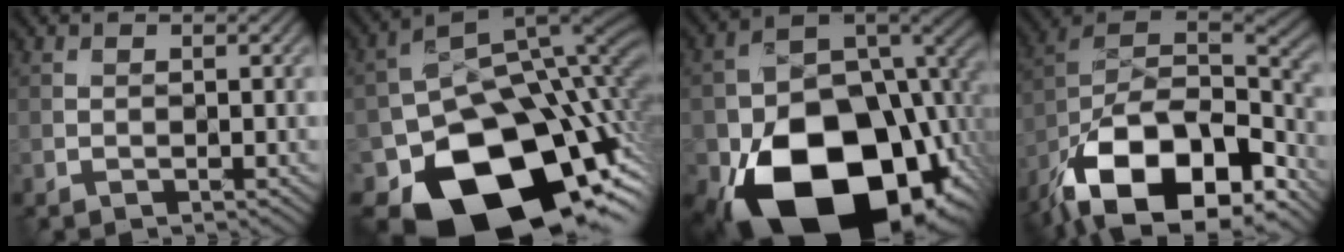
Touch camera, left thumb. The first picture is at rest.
{"total": 18.1, "force": [-7.0, 12.0, 11.6], "torque": [-0.177, -0.044, -0.102]}
{"total": 20.9, "force": [-8.0, 13.9, 13.4], "torque": [-0.252, -0.060, -0.106]}
{"total": 18.3, "force": [-11.5, 9.0, 11.1], "torque": [-0.235, -0.030, -0.193]}